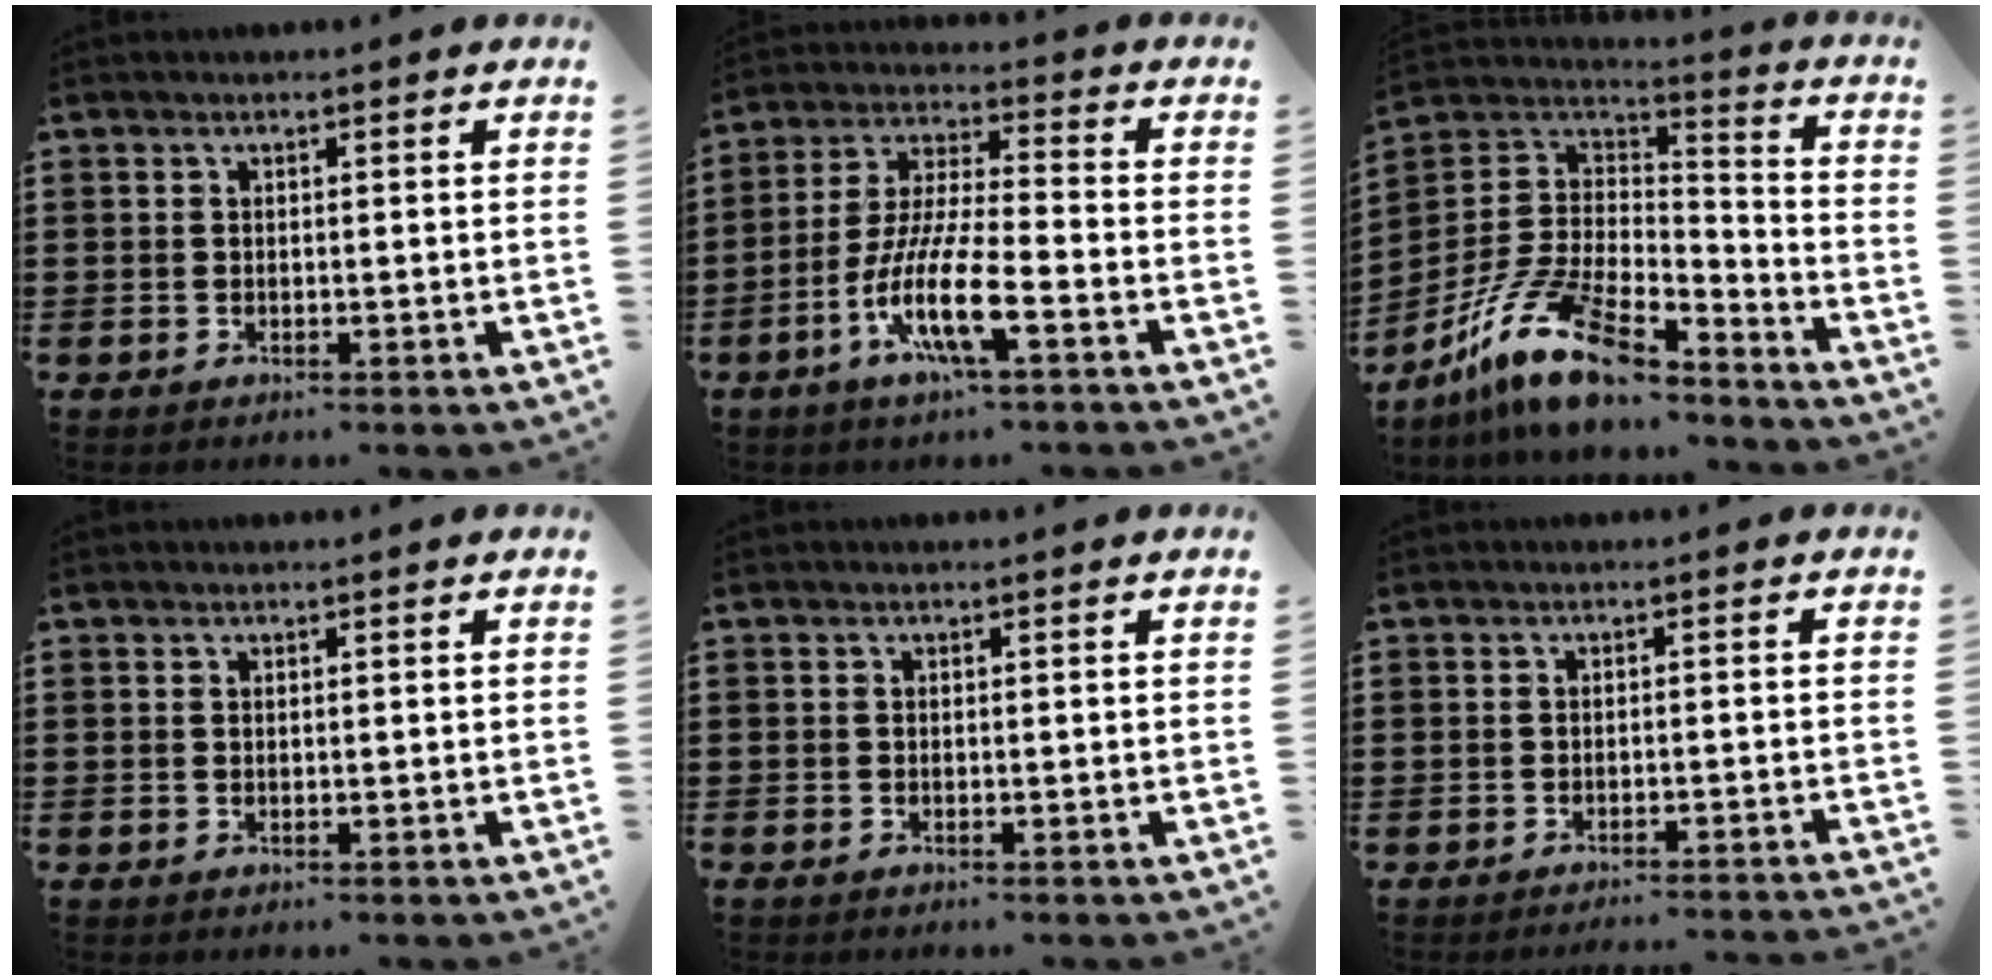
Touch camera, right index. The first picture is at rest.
{"total": 11.1, "force": [-5.5, 1.8, 9.4], "torque": [-0.216, -0.013, -0.112]}
{"total": 15.2, "force": [-10.1, 5.0, 10.1], "torque": [-0.213, 0.028, -0.188]}
{"total": 0.0}
{"total": 0.0}
{"total": 1.8, "force": [-1.8, -0.4, 0.2], "torque": [-0.005, 0.001, -0.036]}